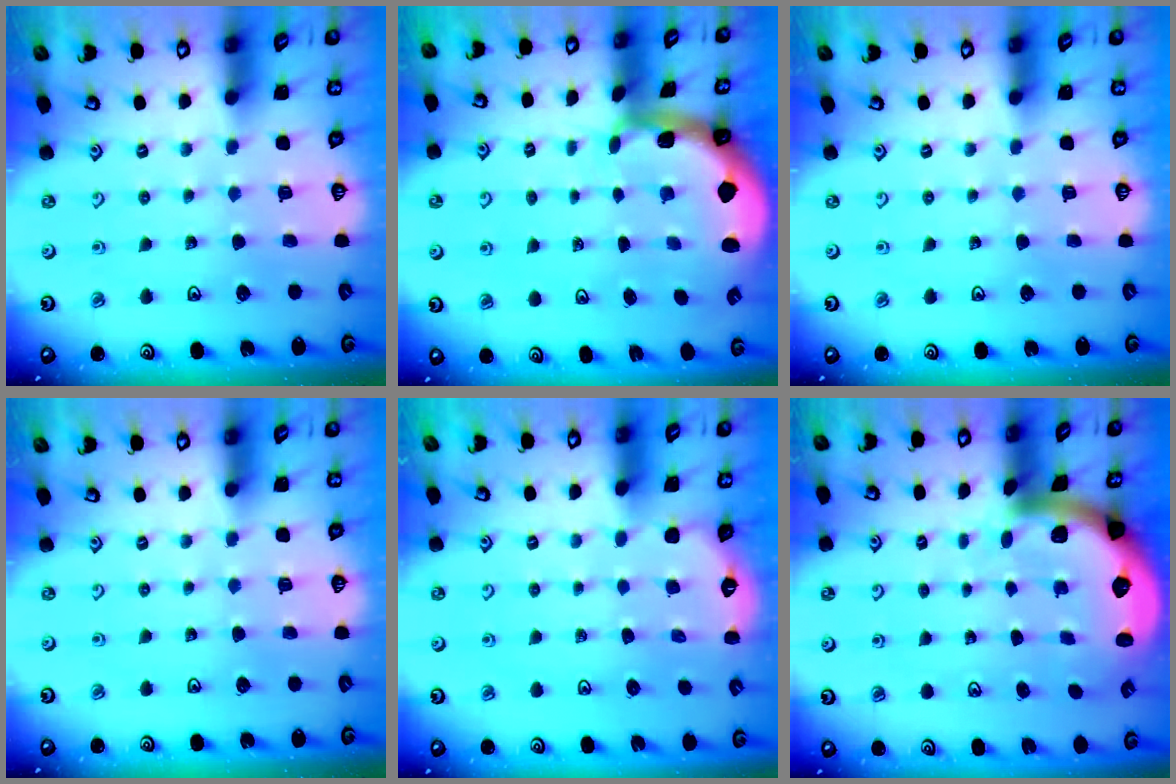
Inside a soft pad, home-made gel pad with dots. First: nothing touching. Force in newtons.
{"total": 1.8, "press": 1.8, "slide": 0.4}
{"total": 0.0}
{"total": 0.0}
{"total": 1.5, "press": 1.0, "slide": 1.1}
{"total": 2.7, "press": 2.5, "slide": 0.9}